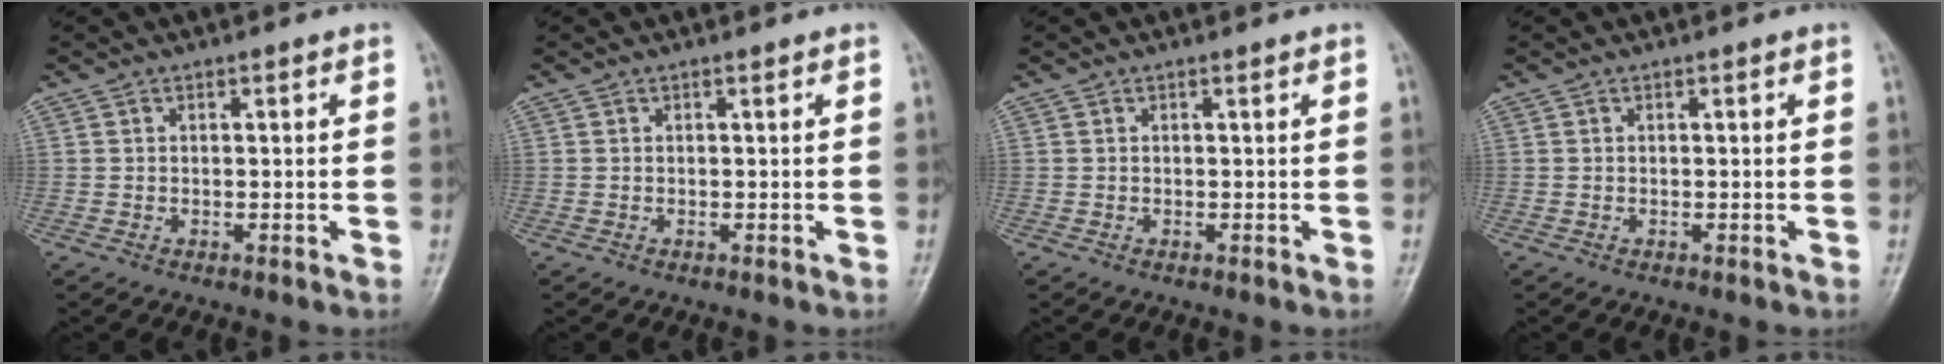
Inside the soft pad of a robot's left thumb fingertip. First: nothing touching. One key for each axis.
{"total": 0.0}
{"total": 0.0}
{"total": 0.0}